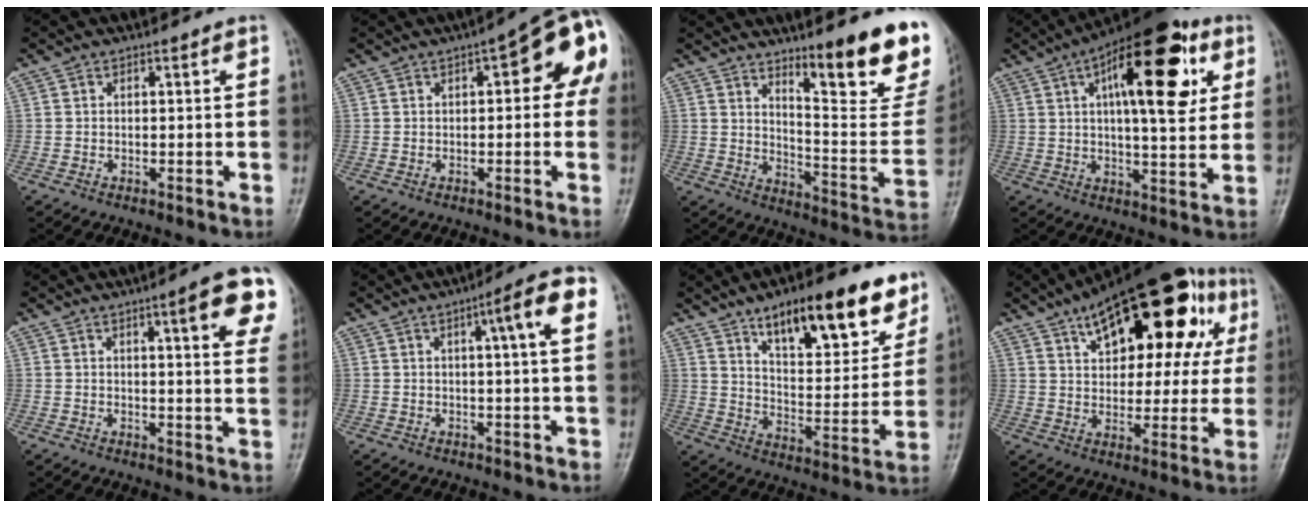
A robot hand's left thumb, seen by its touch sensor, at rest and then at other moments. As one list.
[{"total": 12.1, "force": [3.3, 4.8, 10.6], "torque": [-0.100, 0.027, 0.029]}, {"total": 20.5, "force": [12.7, 4.7, 15.3], "torque": [-0.158, -0.090, 0.186]}, {"total": 21.8, "force": [7.5, 8.5, 18.6], "torque": [-0.247, -0.002, 0.103]}, {"total": 12.4, "force": [5.7, 2.3, 10.7], "torque": [-0.110, -0.019, 0.066]}, {"total": 8.2, "force": [2.9, 0.8, 7.7], "torque": [-0.109, 0.010, 0.034]}, {"total": 20.1, "force": [12.8, 7.3, 13.7], "torque": [-0.155, -0.058, 0.204]}, {"total": 28.0, "force": [11.9, 13.3, 21.6], "torque": [-0.285, 0.023, 0.174]}]